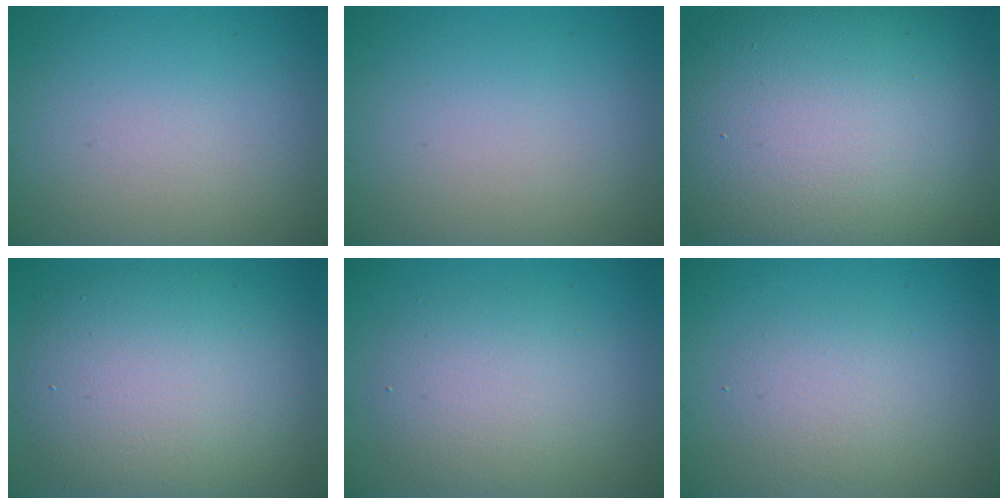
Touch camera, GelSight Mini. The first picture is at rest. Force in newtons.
{"total": 0.0}
{"total": 18.7, "press": 18.7, "slide": 0.8}
{"total": 9.0, "press": 8.9, "slide": 0.9}
{"total": 4.6, "press": 4.5, "slide": 0.1}
{"total": 2.5, "press": 2.5, "slide": 0.2}